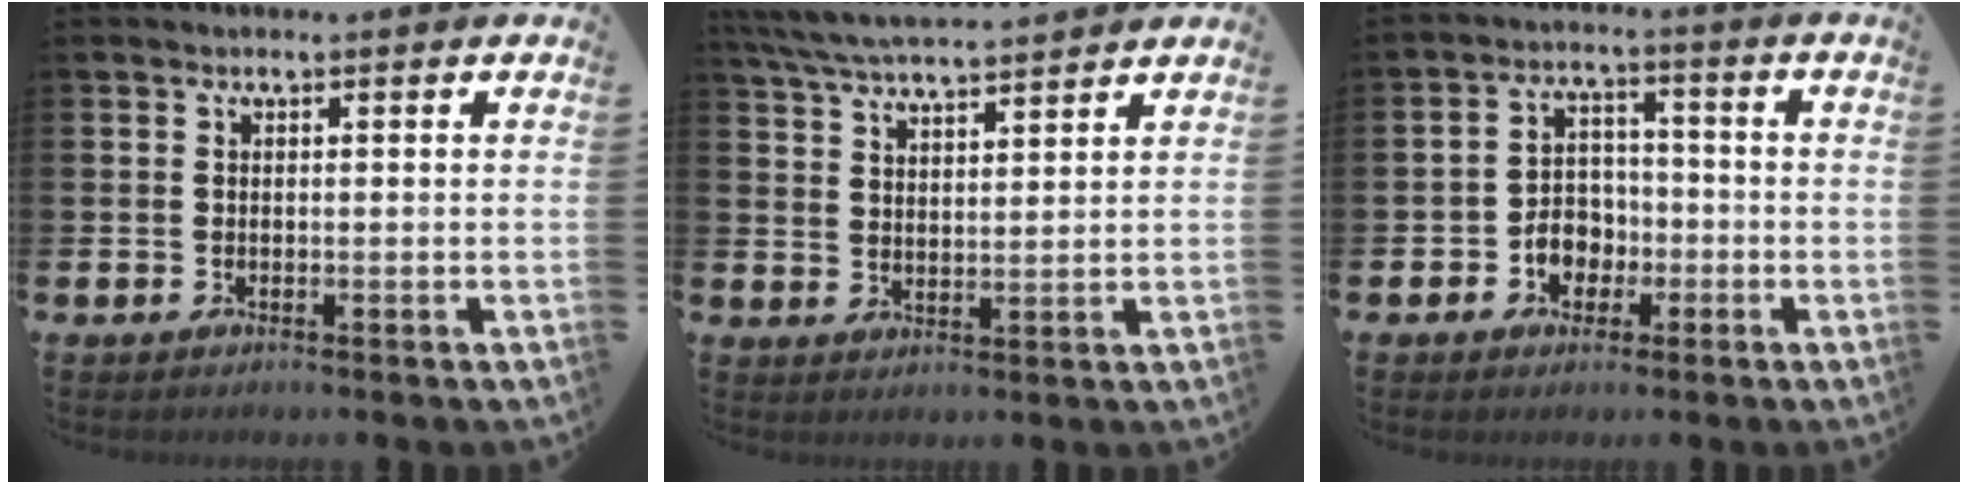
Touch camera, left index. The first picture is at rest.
{"total": 5.9, "force": [5.7, 0.3, 1.3], "torque": [-0.047, -0.028, 0.103]}
{"total": 4.4, "force": [-1.6, 3.8, 1.5], "torque": [-0.025, 0.002, -0.038]}